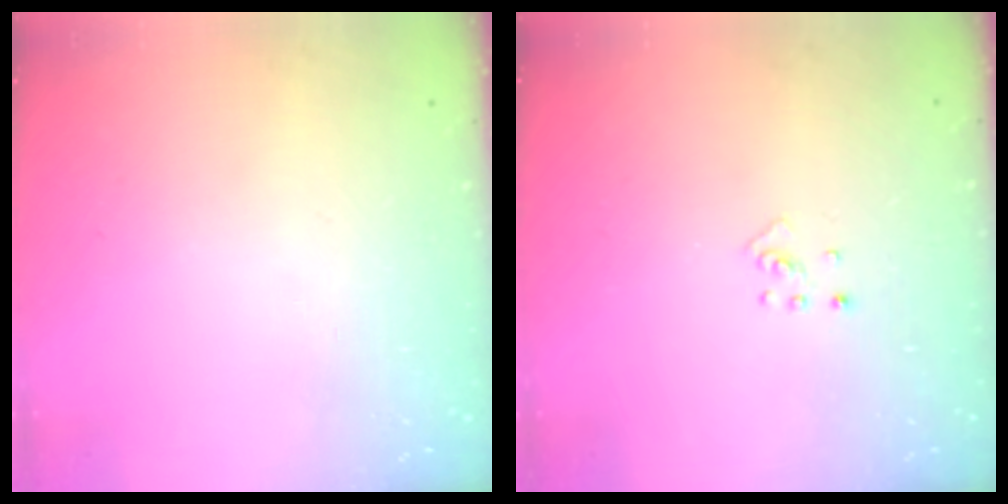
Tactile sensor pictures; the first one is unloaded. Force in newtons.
{"total": 2.5, "press": 2.4, "slide": 0.5}